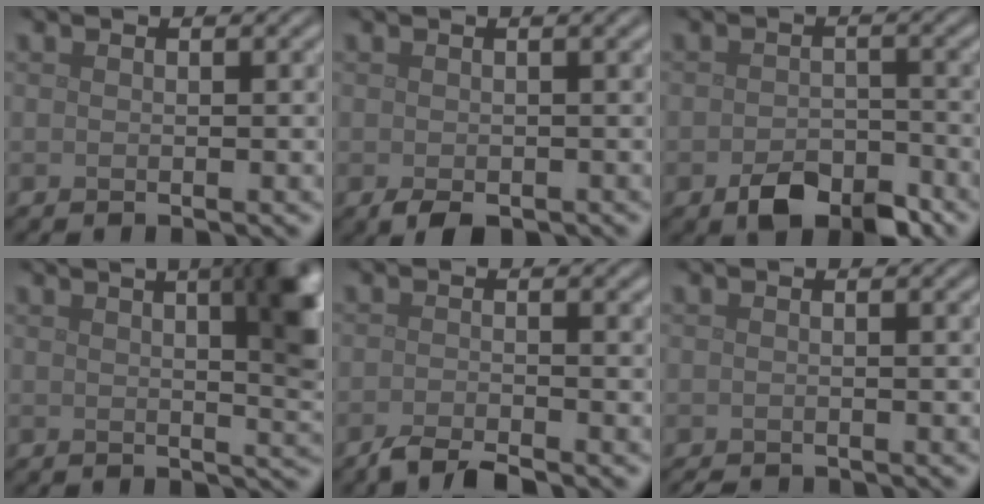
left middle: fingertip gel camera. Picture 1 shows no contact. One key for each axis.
{"total": 2.8, "fx": -1.1, "fy": 1.3, "fz": 2.2, "tx": -0.038, "ty": -0.010, "tz": -0.015}
{"total": 4.9, "fx": -3.1, "fy": 2.6, "fz": 2.8, "tx": -0.043, "ty": -0.006, "tz": -0.053}
{"total": 11.0, "fx": 3.4, "fy": 4.4, "fz": 9.6, "tx": -0.067, "ty": 0.030, "tz": 0.030}
{"total": 2.8, "fx": -2.3, "fy": 0.5, "fz": 1.5, "tx": -0.028, "ty": -0.001, "tz": -0.048}
{"total": 1.5, "fx": -1.5, "fy": 0.2, "fz": 0.2, "tx": -0.001, "ty": -0.007, "tz": -0.022}